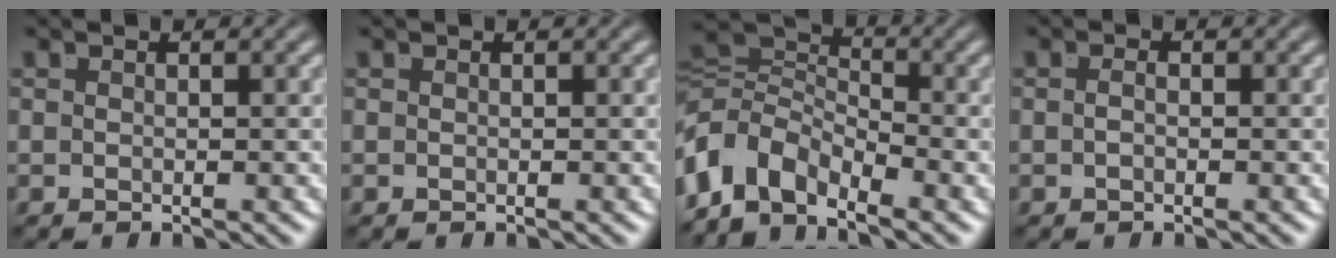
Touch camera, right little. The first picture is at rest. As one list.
[{"total": 0.0}, {"total": 9.3, "force": [-1.8, 7.4, 5.4], "torque": [-0.123, -0.036, -0.032]}, {"total": 0.7, "force": [-0.4, -0.2, 0.5], "torque": [-0.010, -0.007, -0.005]}]